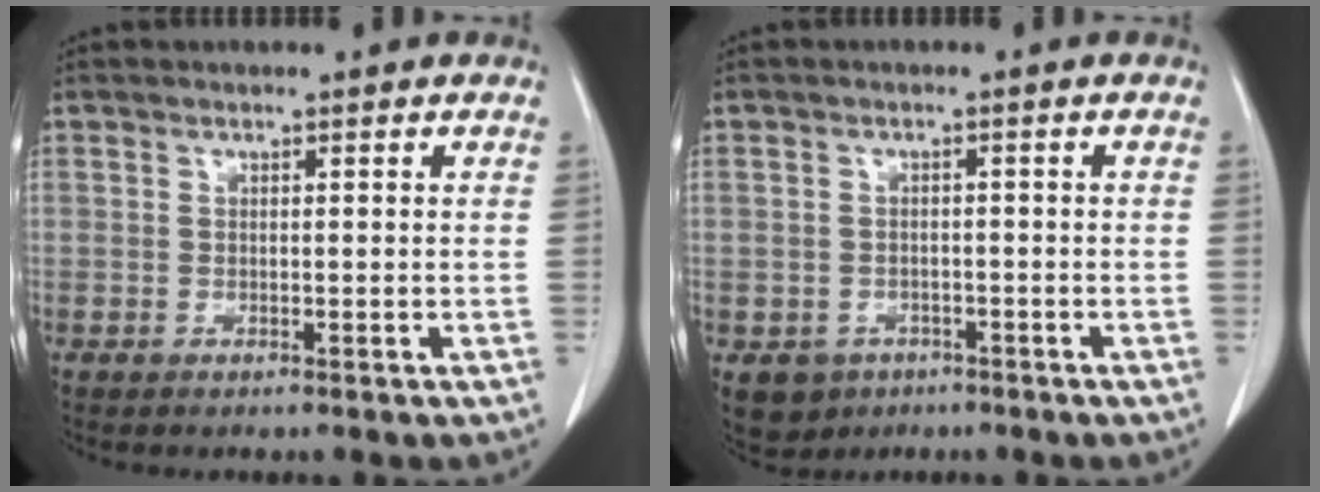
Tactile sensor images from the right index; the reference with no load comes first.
{"total": 4.8, "force": [-2.5, 4.0, 0.8], "torque": [-0.005, 0.006, -0.033]}